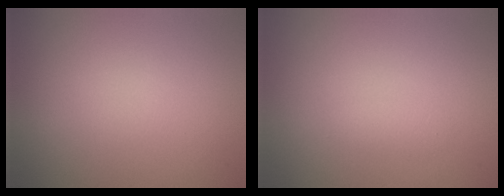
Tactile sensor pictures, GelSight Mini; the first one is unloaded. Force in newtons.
{"total": 0.7, "press": 0.7, "slide": 0.0}